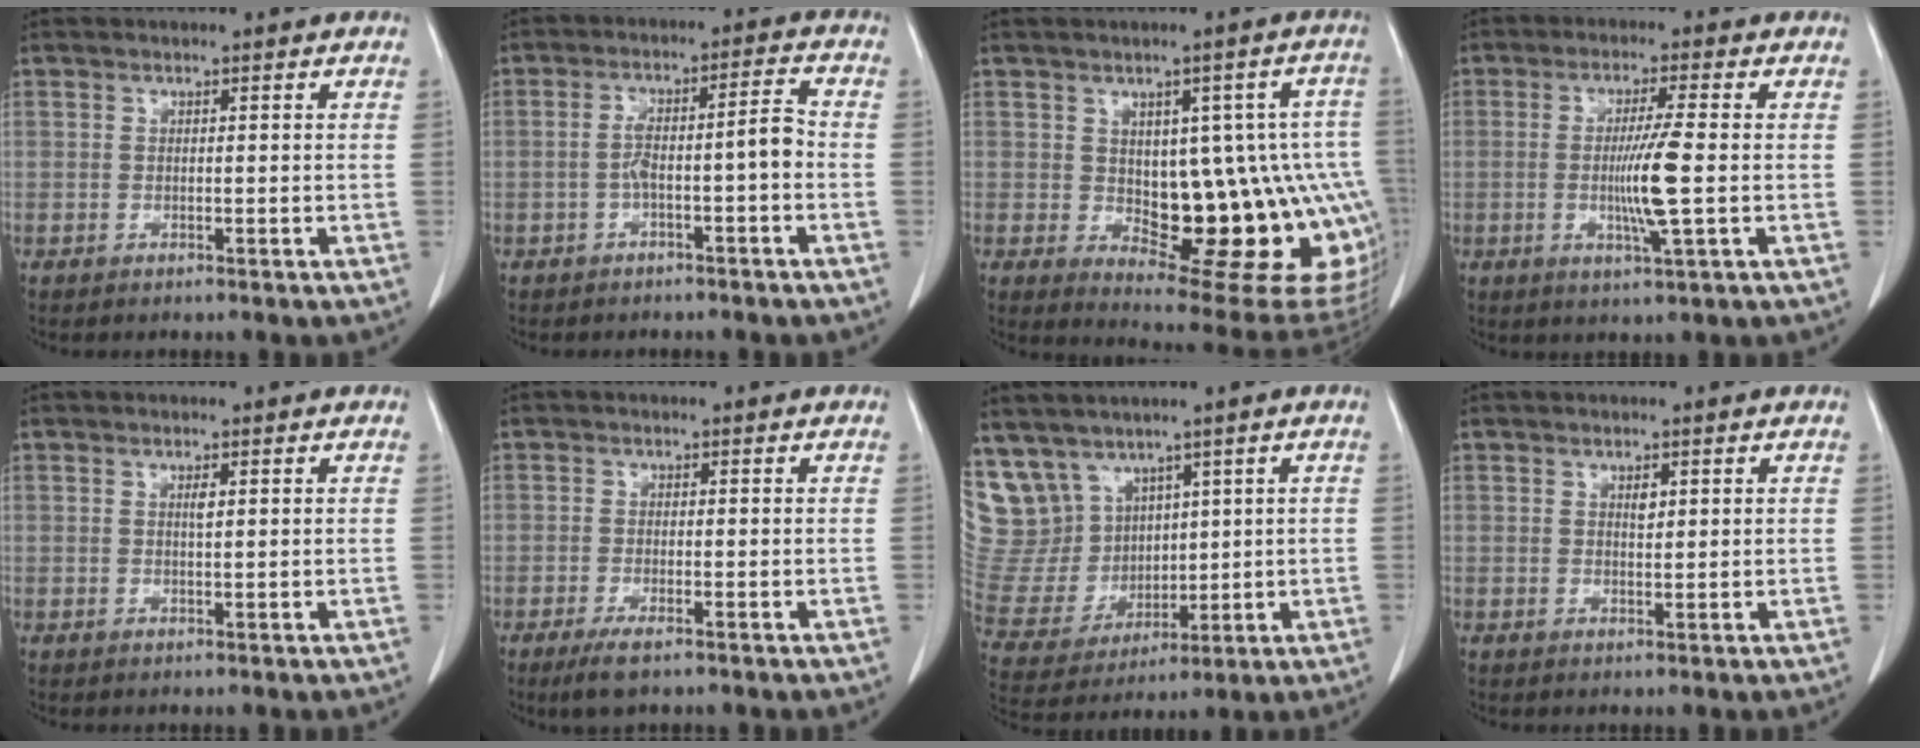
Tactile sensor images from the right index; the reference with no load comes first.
{"total": 5.9, "force": [-1.6, 0.8, 5.6], "torque": [-0.098, 0.029, -0.023]}
{"total": 19.2, "force": [-2.2, 7.2, 17.7], "torque": [-0.146, 0.024, 0.002]}
{"total": 7.3, "force": [-0.8, -0.5, 7.2], "torque": [-0.135, -0.014, -0.014]}
{"total": 1.0, "force": [0.3, 0.1, 0.9], "torque": [-0.020, 0.000, 0.005]}
{"total": 3.4, "force": [-2.1, 0.7, 2.5], "torque": [-0.049, -0.006, -0.035]}
{"total": 12.5, "force": [7.5, 9.6, 2.6], "torque": [-0.083, 0.052, 0.183]}
{"total": 1.2, "force": [0.5, 0.5, 1.0], "torque": [-0.015, -0.003, 0.009]}